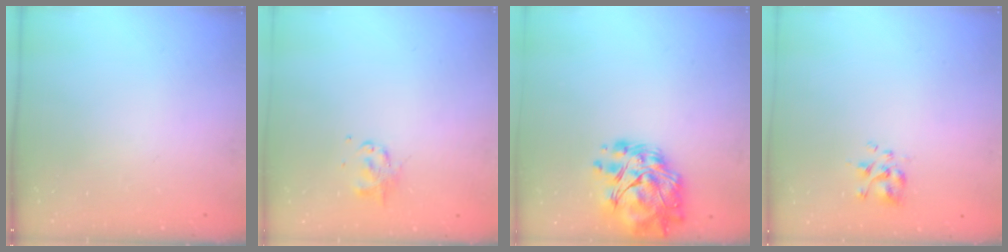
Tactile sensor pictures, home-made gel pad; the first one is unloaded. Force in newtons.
{"total": 2.5, "press": 2.5, "slide": 0.6}
{"total": 13.3, "press": 12.3, "slide": 5.1}
{"total": 2.9, "press": 2.7, "slide": 1.1}